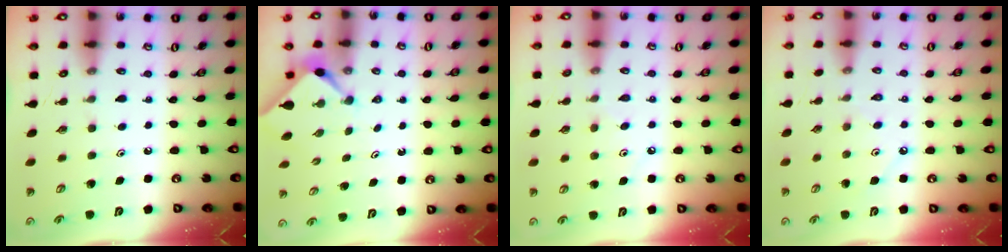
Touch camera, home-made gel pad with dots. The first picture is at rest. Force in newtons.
{"total": 2.4, "press": 2.4, "slide": 0.3}
{"total": 4.4, "press": 4.4, "slide": 0.5}
{"total": 2.7, "press": 2.7, "slide": 0.2}